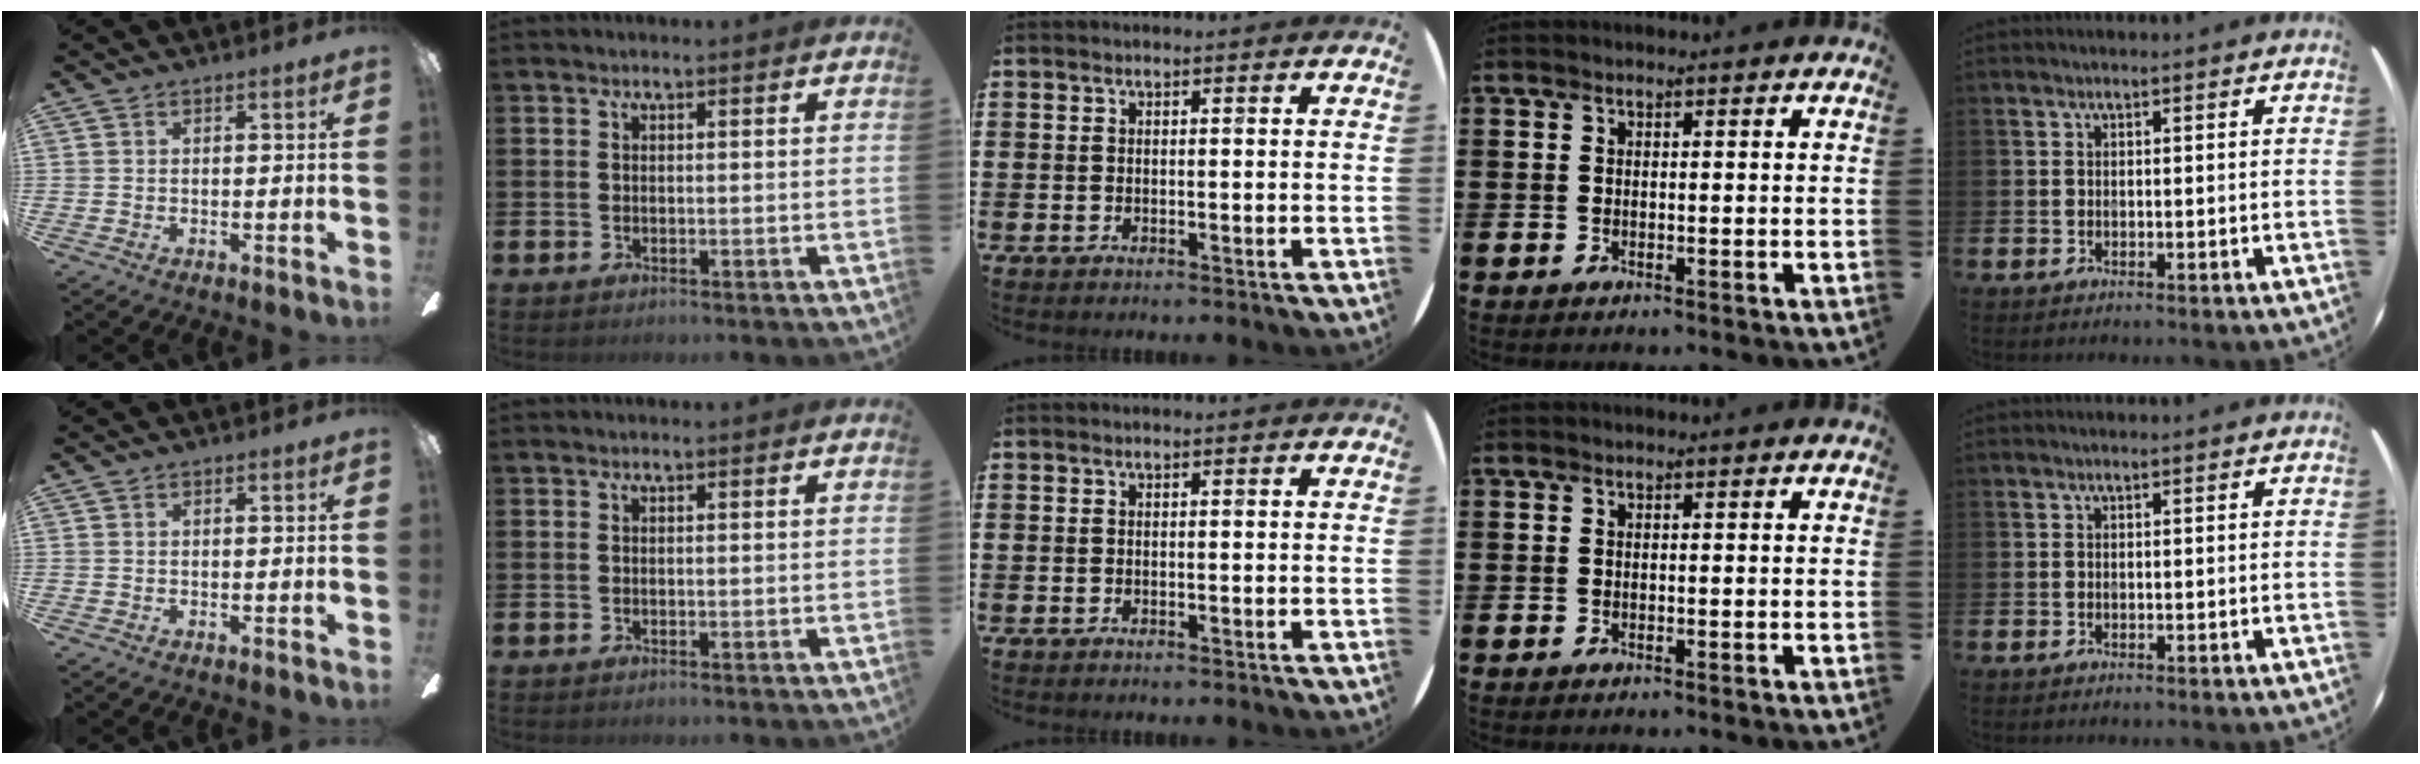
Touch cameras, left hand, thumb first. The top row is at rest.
{}